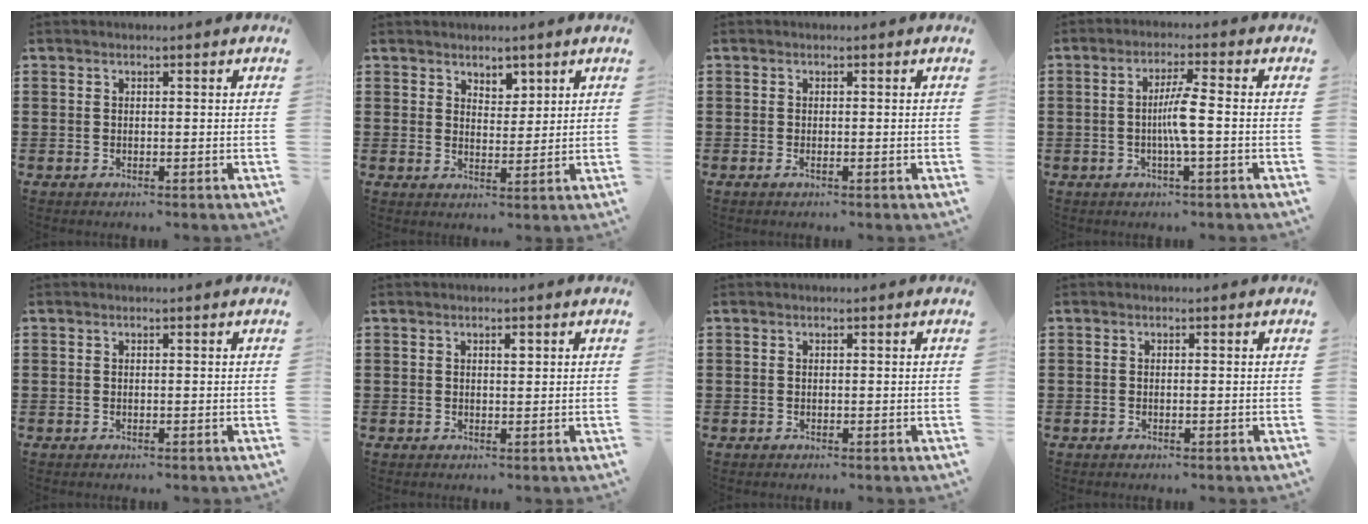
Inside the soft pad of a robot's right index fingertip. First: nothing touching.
{"total": 3.2, "force": [2.7, 1.6, 0.2], "torque": [-0.014, 0.005, 0.052]}
{"total": 0.5, "force": [-0.2, 0.0, 0.5], "torque": [-0.009, -0.004, -0.003]}
{"total": 4.7, "force": [-0.6, -0.1, 4.6], "torque": [-0.083, -0.005, -0.016]}
{"total": 0.0}
{"total": 1.1, "force": [0.5, 0.4, 0.9], "torque": [-0.009, 0.000, 0.006]}
{"total": 0.0}
{"total": 0.0}